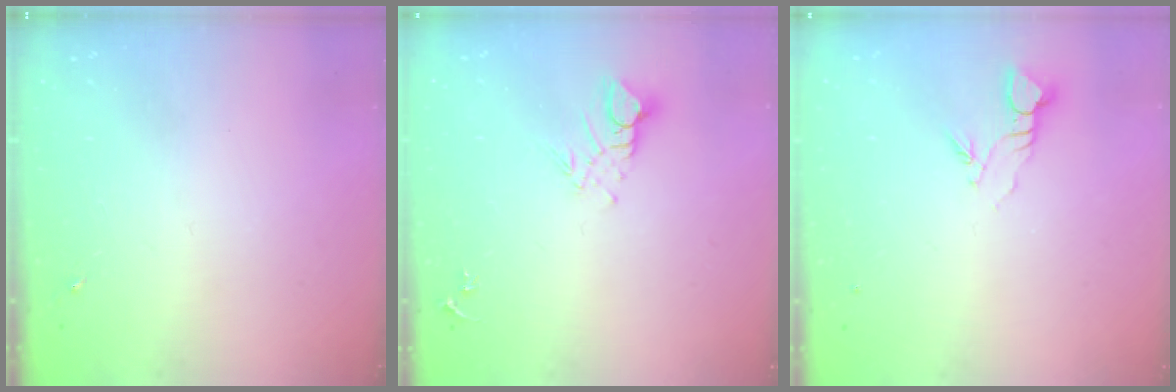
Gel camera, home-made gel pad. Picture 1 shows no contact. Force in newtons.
{"total": 6.2, "press": 6.2, "slide": 0.5}
{"total": 3.5, "press": 3.5, "slide": 0.2}